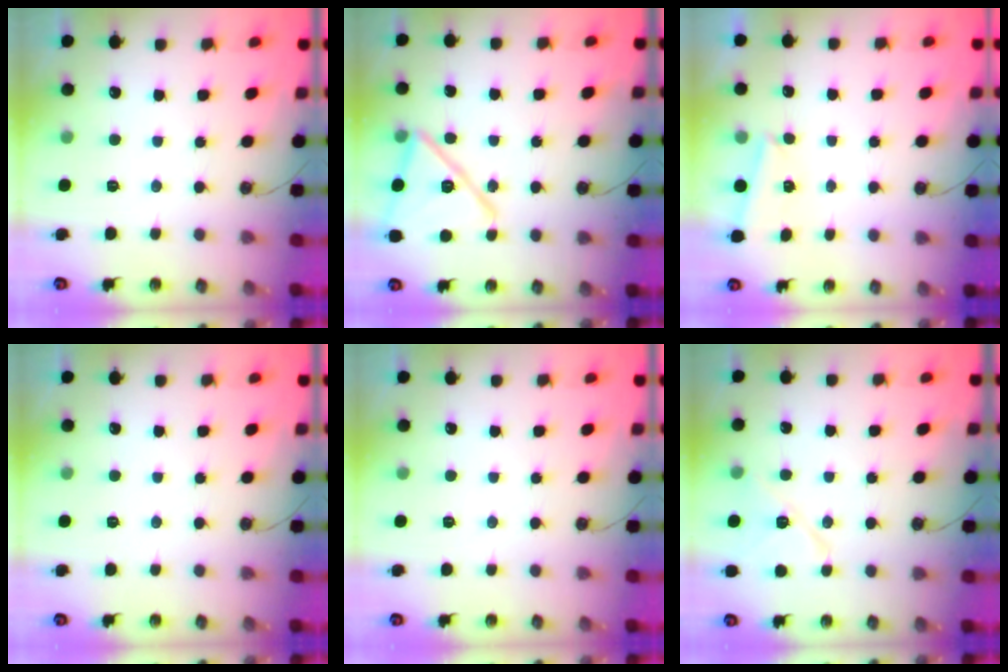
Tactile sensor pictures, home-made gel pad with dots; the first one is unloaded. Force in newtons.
{"total": 17.2, "press": 17.2, "slide": 0.4}
{"total": 2.0, "press": 1.9, "slide": 0.7}
{"total": 0.0}
{"total": 0.0}
{"total": 11.1, "press": 11.0, "slide": 1.1}